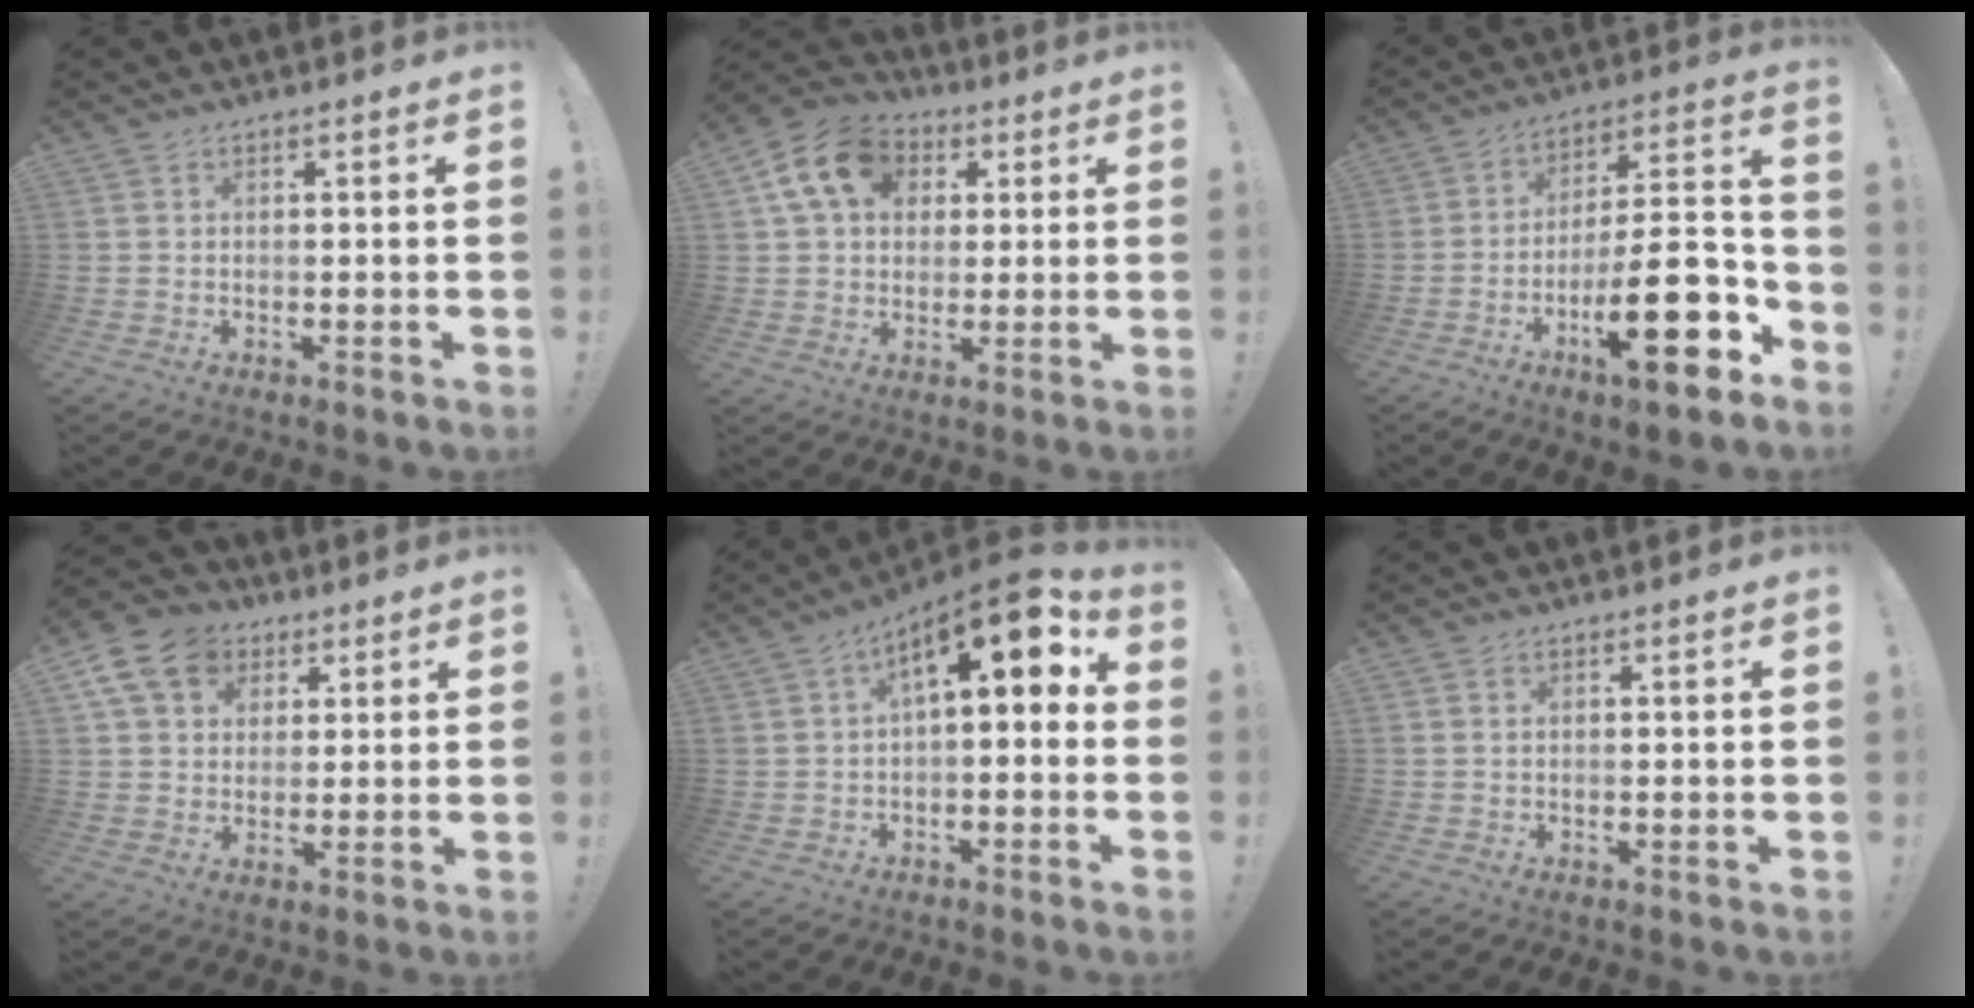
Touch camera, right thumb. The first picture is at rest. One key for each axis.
{"total": 14.1, "fx": 5.0, "fy": 10.7, "fz": 7.6, "tx": -0.126, "ty": -0.003, "tz": 0.102}
{"total": 22.7, "fx": -9.1, "fy": 6.9, "fz": 19.6, "tx": -0.301, "ty": 0.053, "tz": -0.141}
{"total": 13.3, "fx": 5.5, "fy": 10.6, "fz": 5.9, "tx": -0.089, "ty": -0.020, "tz": 0.112}
{"total": 11.8, "fx": 4.1, "fy": 3.3, "fz": 10.5, "tx": -0.161, "ty": -0.027, "tz": 0.062}
{"total": 0.7, "fx": 0.4, "fy": 0.5, "fz": 0.4, "tx": -0.011, "ty": 0.004, "tz": 0.007}